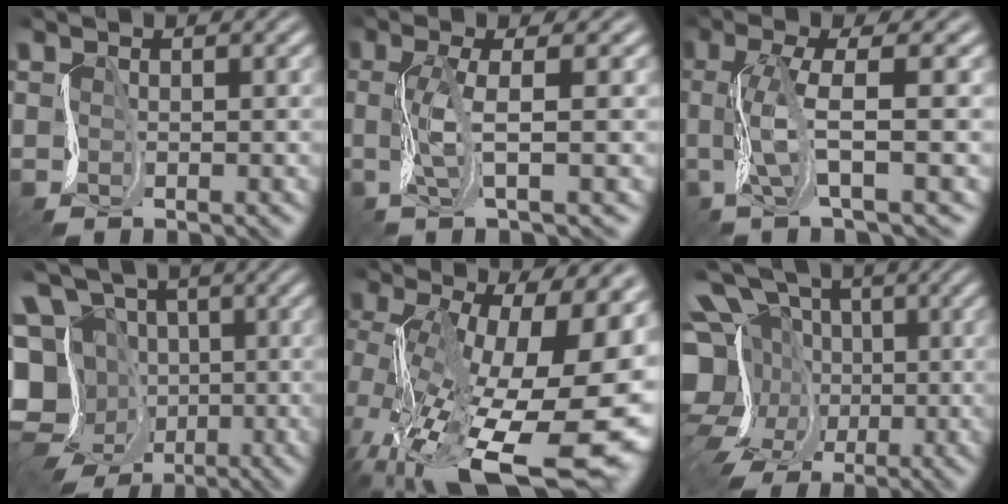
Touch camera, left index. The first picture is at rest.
{"total": 3.8, "force": [-1.3, -0.3, 3.6], "torque": [-0.054, -0.008, -0.026]}
{"total": 5.2, "force": [-1.5, 0.1, 5.0], "torque": [-0.086, -0.009, -0.028]}
{"total": 14.9, "force": [-5.2, 13.1, 4.9], "torque": [-0.111, -0.007, -0.097]}
{"total": 16.7, "force": [-4.8, 5.8, 14.9], "torque": [-0.230, -0.041, -0.068]}
{"total": 15.8, "force": [-5.3, 13.0, 7.3], "torque": [-0.152, -0.012, -0.111]}